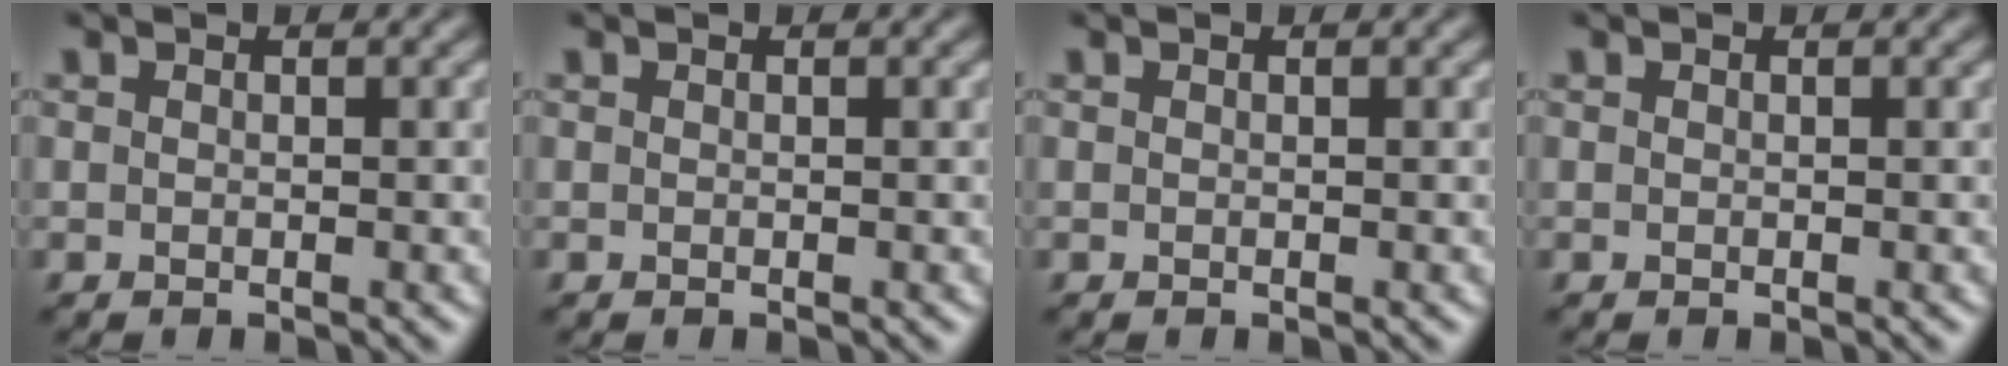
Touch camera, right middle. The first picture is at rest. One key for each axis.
{"total": 0.0}
{"total": 0.0}
{"total": 0.0}